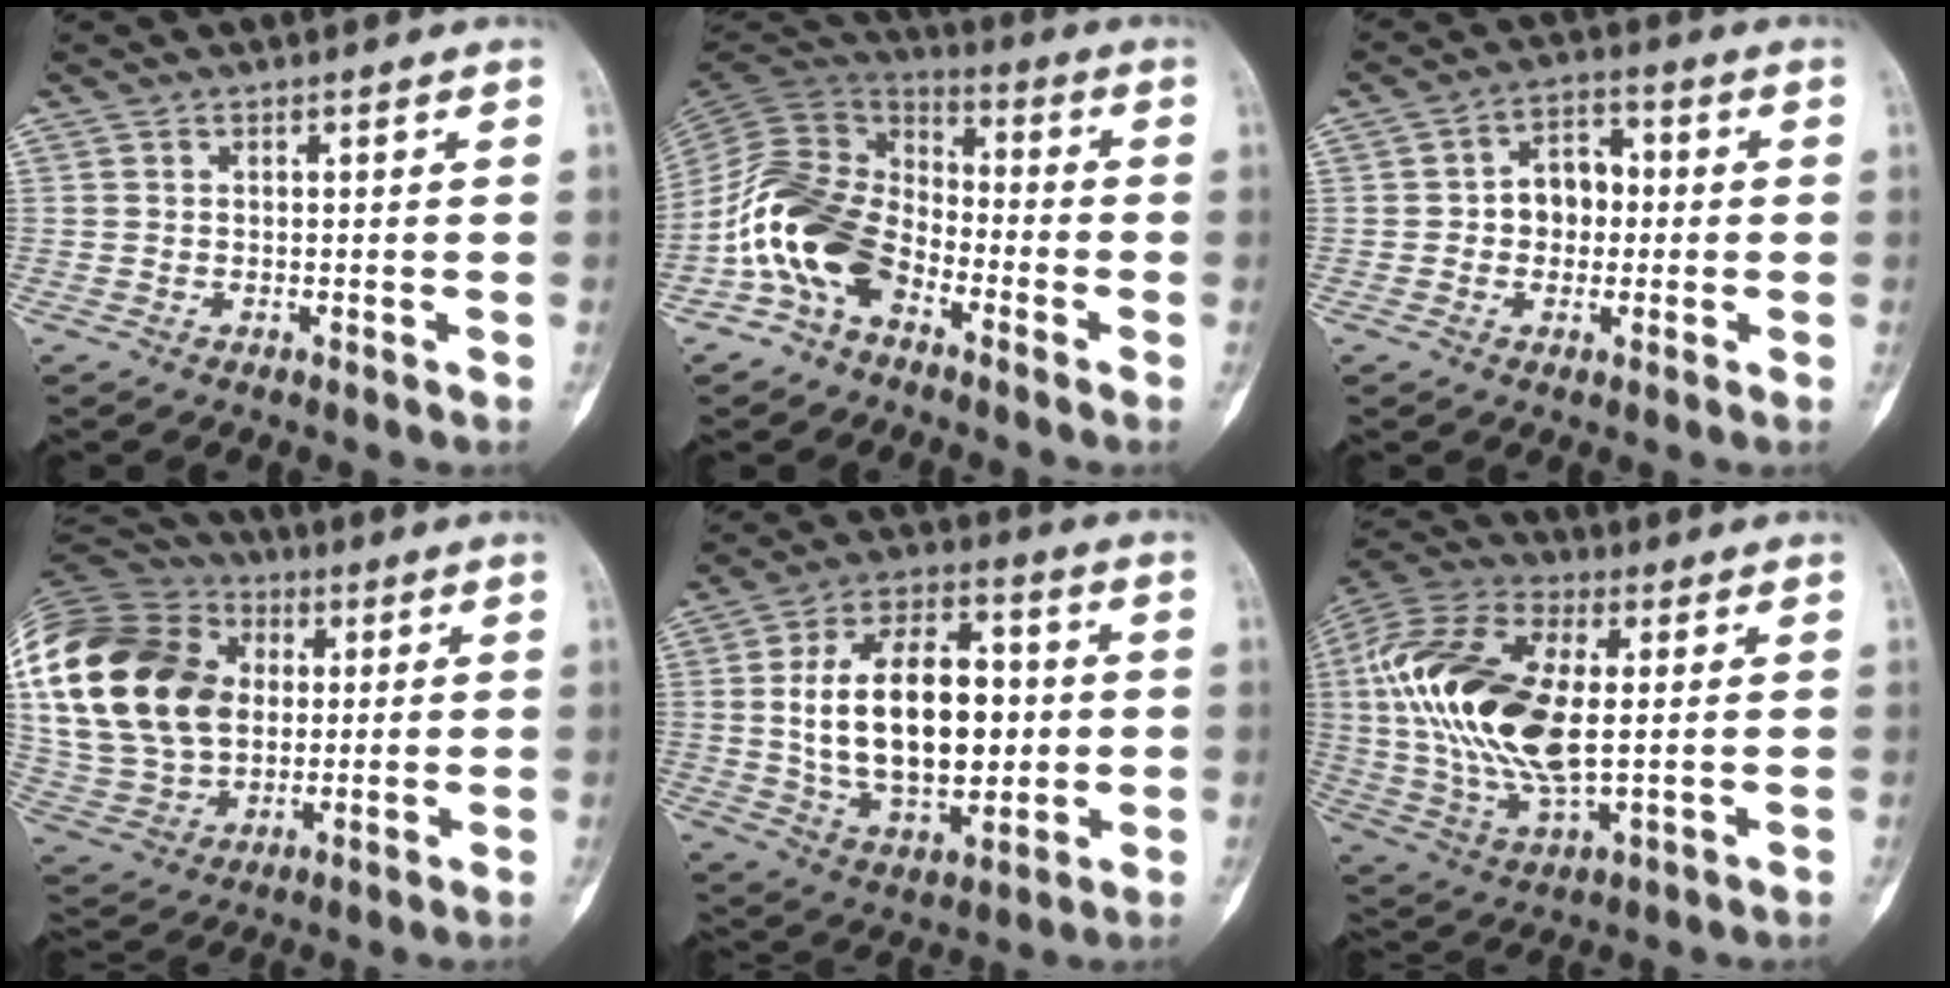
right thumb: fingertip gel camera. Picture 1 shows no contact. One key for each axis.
{"total": 15.3, "fx": -6.6, "fy": 10.0, "fz": 9.5, "tx": -0.176, "ty": 0.062, "tz": -0.141}
{"total": 7.0, "fx": 0.0, "fy": 5.4, "fz": 4.5, "tx": -0.041, "ty": 0.020, "tz": -0.009}
{"total": 29.1, "fx": 5.2, "fy": 21.2, "fz": 19.3, "tx": -0.404, "ty": 0.031, "tz": 0.106}
{"total": 21.4, "fx": 1.2, "fy": 12.4, "fz": 17.4, "tx": -0.266, "ty": 0.004, "tz": 0.029}
{"total": 24.6, "fx": 2.6, "fy": 12.1, "fz": 21.2, "tx": -0.445, "ty": -0.005, "tz": 0.043}